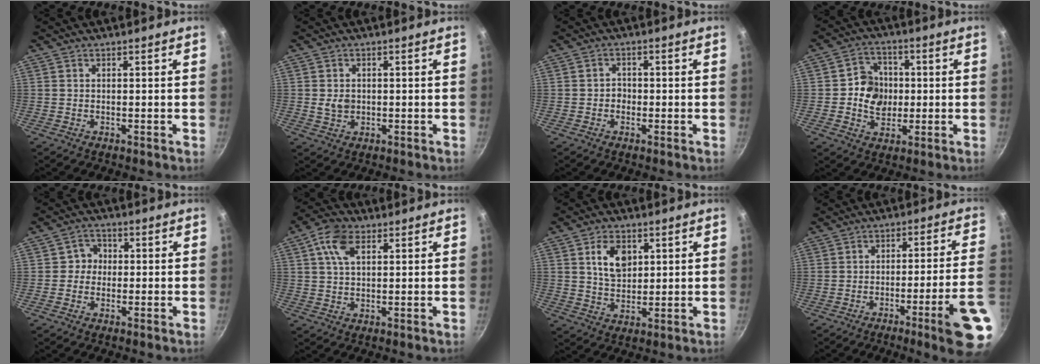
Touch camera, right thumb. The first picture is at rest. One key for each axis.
{"total": 2.7, "fx": 0.2, "fy": 2.4, "fz": 1.4, "tx": -0.015, "ty": -0.003, "tz": 0.006}
{"total": 2.0, "fx": -0.5, "fy": 1.8, "fz": 0.7, "tx": 0.004, "ty": 0.005, "tz": -0.011}
{"total": 6.4, "fx": -0.3, "fy": 5.8, "fz": 2.7, "tx": -0.007, "ty": 0.004, "tz": -0.016}
{"total": 3.6, "fx": 0.0, "fy": 3.5, "fz": 0.9, "tx": 0.018, "ty": 0.007, "tz": -0.009}
{"total": 7.0, "fx": 2.9, "fy": 4.1, "fz": 4.9, "tx": -0.082, "ty": 0.006, "tz": 0.047}
{"total": 7.2, "fx": 2.6, "fy": 5.0, "fz": 4.5, "tx": -0.059, "ty": -0.014, "tz": 0.049}
{"total": 14.2, "fx": -6.7, "fy": 0.5, "fz": 12.5, "tx": -0.163, "ty": 0.041, "tz": -0.089}